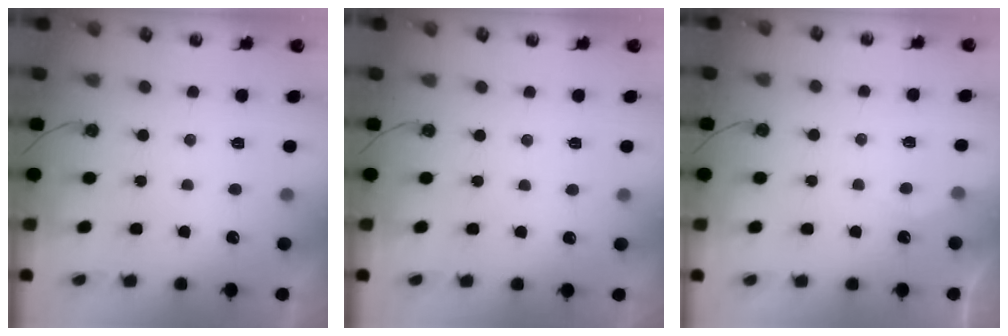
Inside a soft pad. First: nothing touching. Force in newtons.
{"total": 3.3, "press": 3.2, "slide": 0.4}
{"total": 3.1, "press": 3.1, "slide": 0.4}